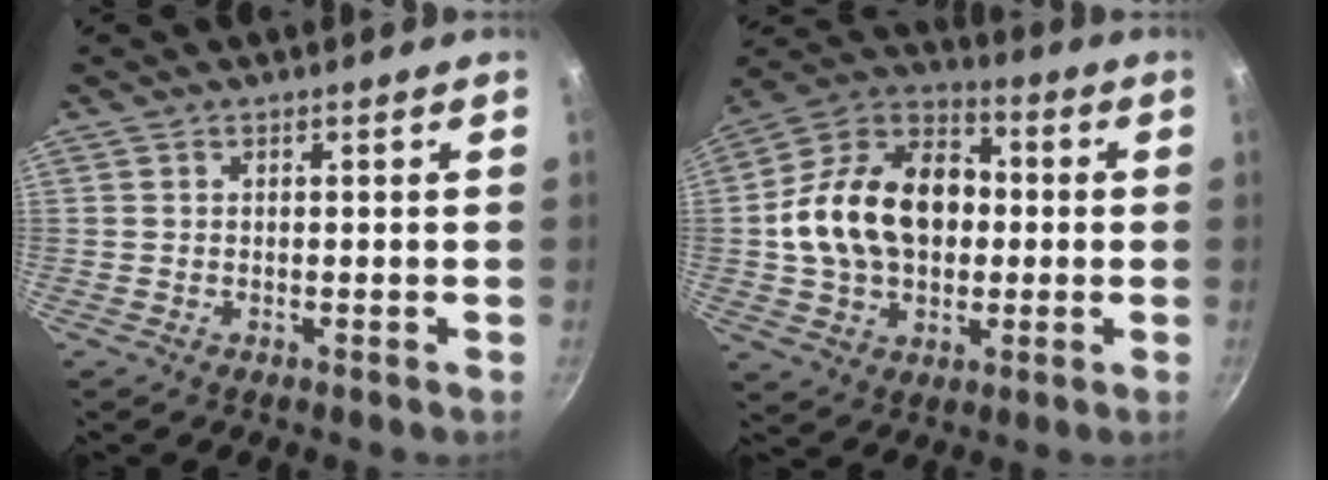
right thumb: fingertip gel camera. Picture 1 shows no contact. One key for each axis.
{"total": 20.5, "fx": 0.5, "fy": 14.8, "fz": 14.2, "tx": -0.217, "ty": 0.036, "tz": -0.002}